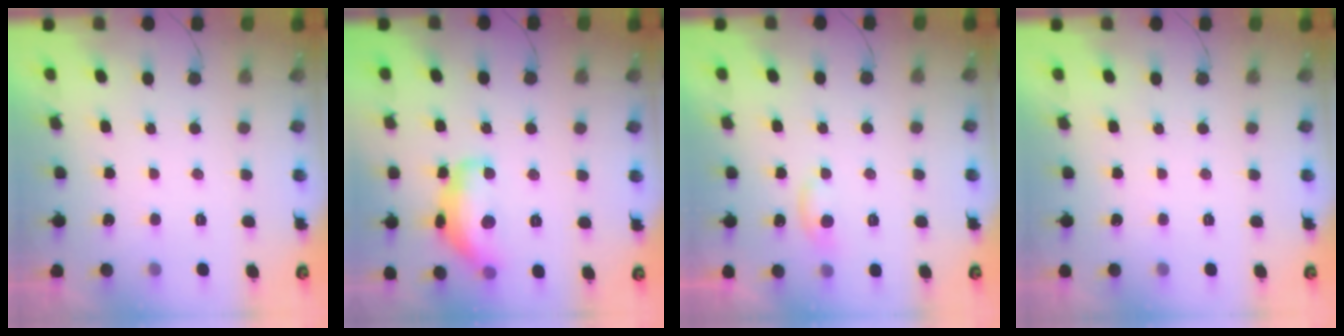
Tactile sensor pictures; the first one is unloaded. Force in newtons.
{"total": 14.9, "press": 14.8, "slide": 0.9}
{"total": 5.2, "press": 5.2, "slide": 0.7}
{"total": 0.0}